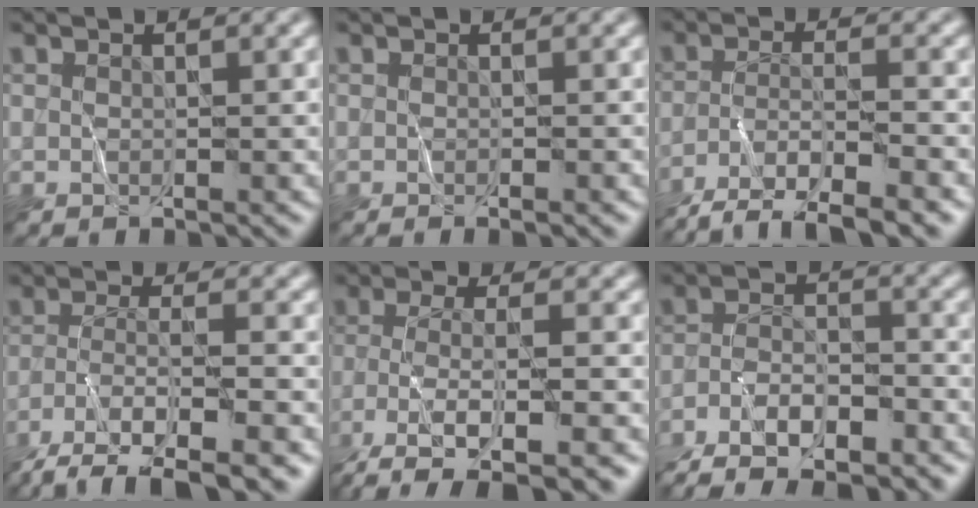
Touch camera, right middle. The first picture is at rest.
{"total": 0.7, "force": [-0.5, -0.2, 0.4], "torque": [-0.003, -0.002, -0.009]}
{"total": 8.0, "force": [-6.2, 1.6, 4.7], "torque": [-0.069, -0.010, -0.107]}
{"total": 7.5, "force": [-5.5, 1.6, 4.8], "torque": [-0.082, 0.002, -0.097]}
{"total": 7.1, "force": [-4.6, 1.8, 5.1], "torque": [-0.089, -0.002, -0.084]}
{"total": 9.5, "force": [-7.4, 3.5, 4.9], "torque": [-0.086, -0.014, -0.124]}